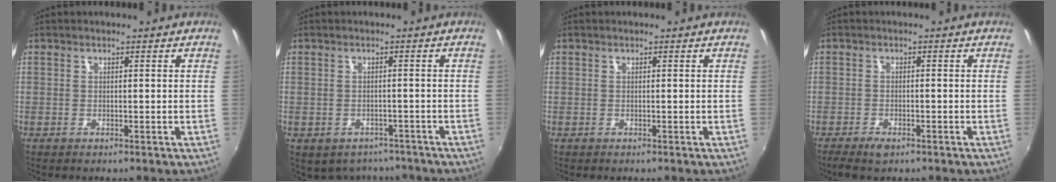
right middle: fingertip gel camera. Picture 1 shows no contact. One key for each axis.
{"total": 7.9, "fx": -5.8, "fy": 4.7, "fz": 2.6, "tx": -0.062, "ty": -0.017, "tz": -0.070}
{"total": 0.0}
{"total": 3.8, "fx": -2.9, "fy": 1.3, "fz": 2.1, "tx": -0.054, "ty": -0.014, "tz": -0.053}